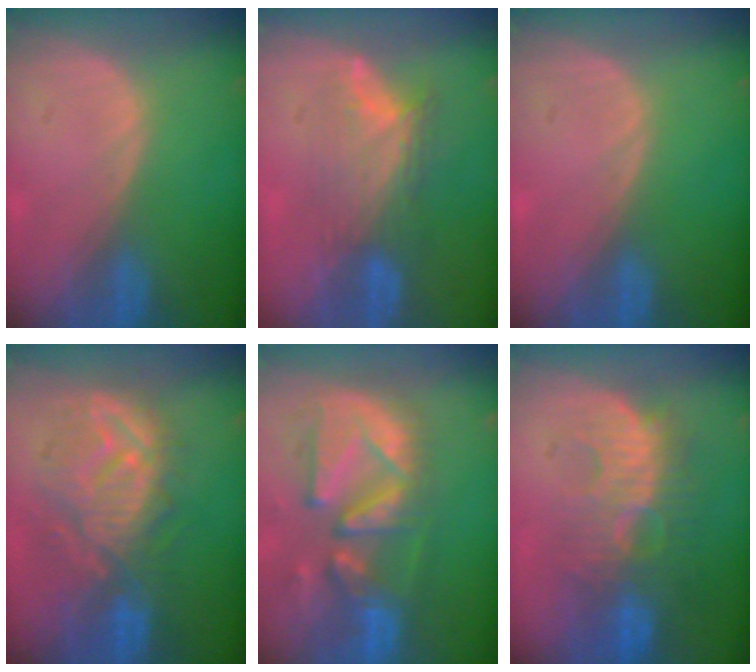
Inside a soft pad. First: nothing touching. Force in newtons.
{"total": 6.9, "press": 6.6, "slide": 2.2}
{"total": 0.0}
{"total": 10.7, "press": 10.2, "slide": 3.5}
{"total": 13.1, "press": 11.3, "slide": 6.6}
{"total": 9.7, "press": 9.4, "slide": 2.5}